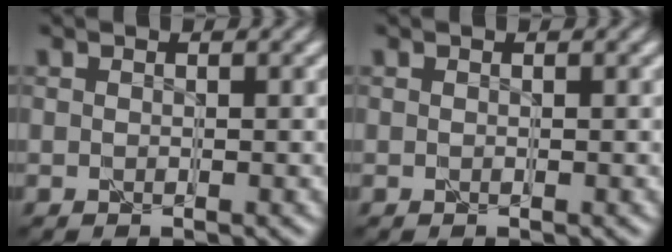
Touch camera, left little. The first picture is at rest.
{"total": 0.0}